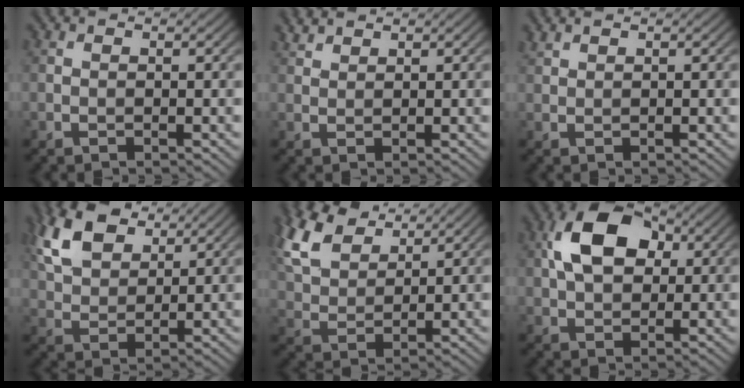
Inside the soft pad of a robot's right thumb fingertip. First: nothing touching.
{"total": 1.7, "force": [1.6, 0.3, 0.5], "torque": [-0.015, 0.006, 0.039]}
{"total": 1.2, "force": [1.1, 0.2, 0.3], "torque": [-0.014, 0.005, 0.029]}
{"total": 10.0, "force": [5.5, 5.7, 6.2], "torque": [-0.164, 0.017, 0.112]}
{"total": 10.0, "force": [6.3, 5.1, 5.9], "torque": [-0.168, 0.022, 0.134]}
{"total": 10.0, "force": [2.6, 6.3, 7.3], "torque": [-0.154, 0.019, 0.040]}